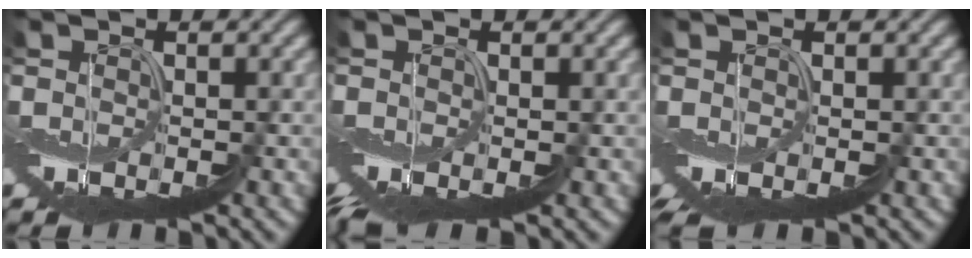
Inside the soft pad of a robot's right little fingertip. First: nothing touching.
{"total": 2.6, "force": [-2.4, 0.2, 1.0], "torque": [-0.030, -0.010, -0.047]}
{"total": 1.7, "force": [-0.7, 0.6, 1.5], "torque": [-0.037, -0.007, -0.009]}